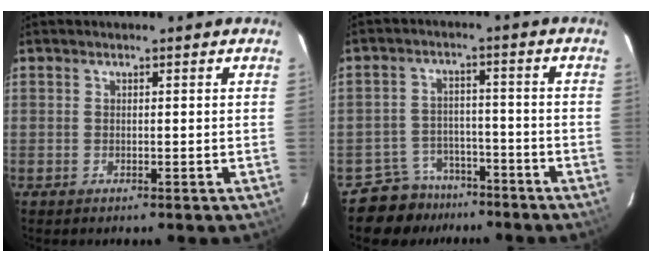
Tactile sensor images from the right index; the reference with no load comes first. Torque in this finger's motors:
{"motor_torque": [-0.50, -0.55, -0.38, -0.21]}